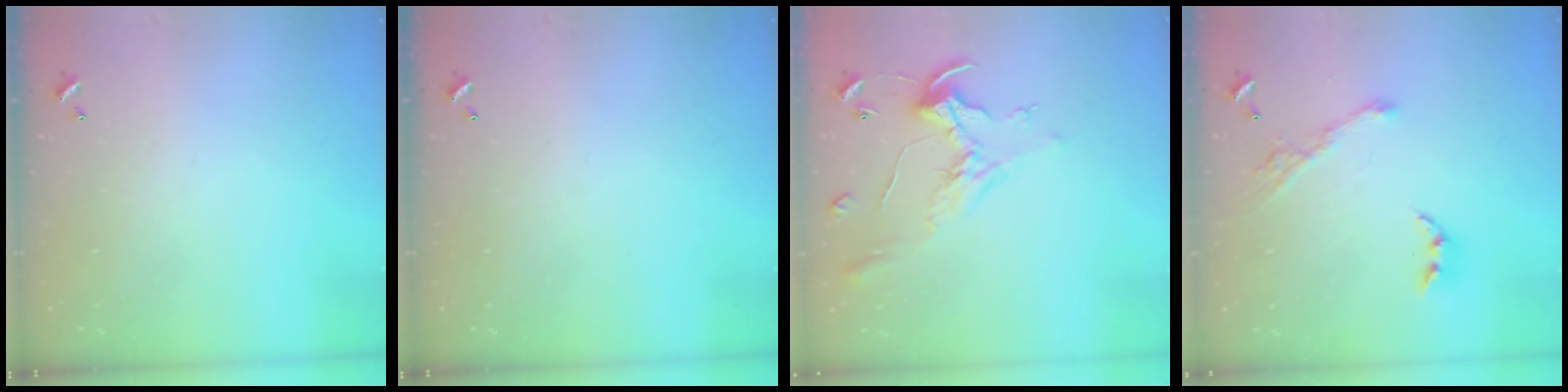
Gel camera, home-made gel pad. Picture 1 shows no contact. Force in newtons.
{"total": 0.0}
{"total": 0.8, "press": 0.5, "slide": 0.6}
{"total": 10.1, "press": 10.0, "slide": 1.4}